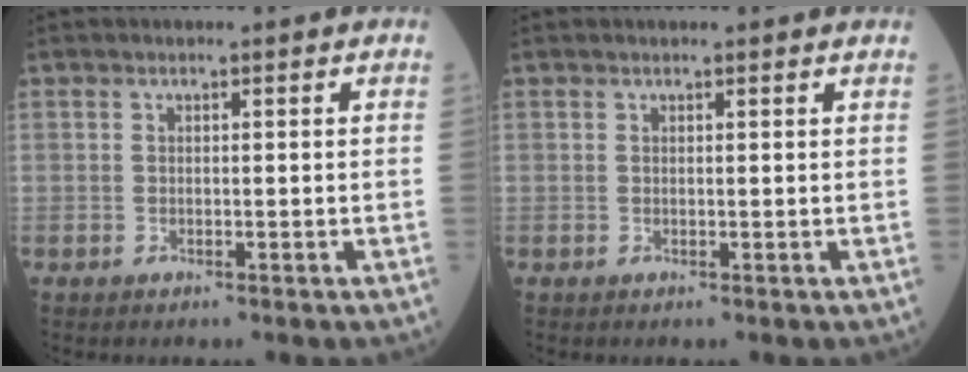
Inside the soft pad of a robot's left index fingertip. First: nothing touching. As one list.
[{"total": 1.2, "force": [1.2, -0.1, 0.3], "torque": [-0.012, 0.001, 0.012]}]